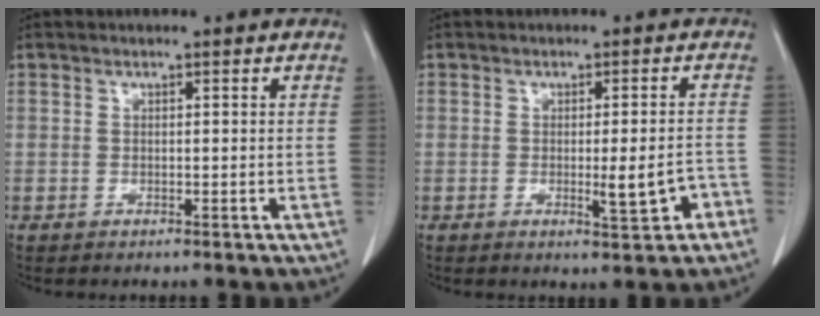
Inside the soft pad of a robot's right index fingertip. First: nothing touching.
{"total": 5.1, "force": [-2.1, 0.7, 4.6], "torque": [-0.059, -0.003, -0.026]}